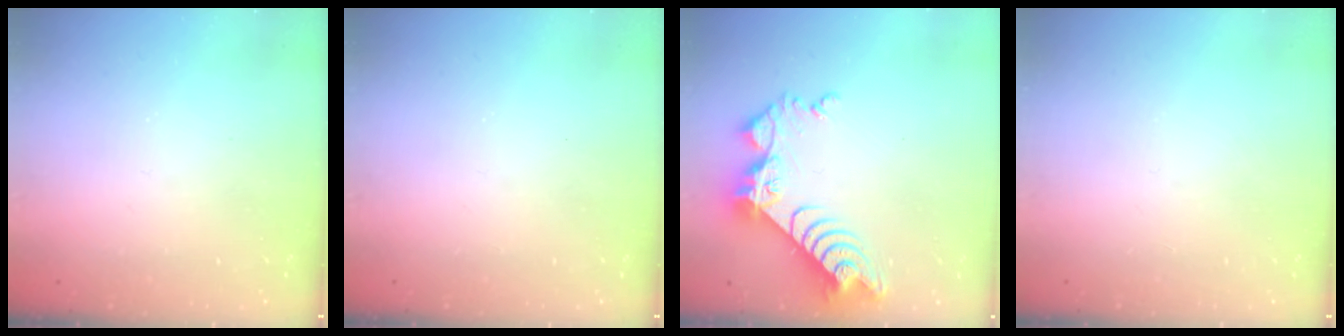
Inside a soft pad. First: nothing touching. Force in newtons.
{"total": 0.0}
{"total": 11.3, "press": 11.2, "slide": 0.8}
{"total": 0.0}